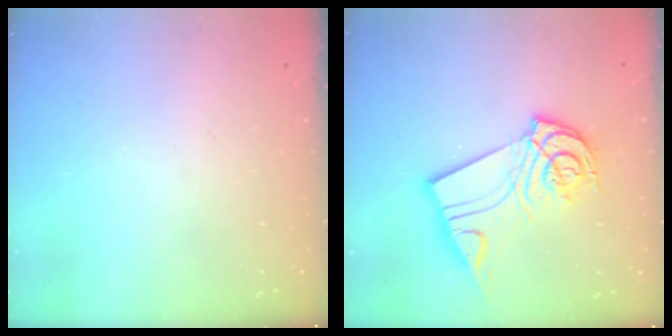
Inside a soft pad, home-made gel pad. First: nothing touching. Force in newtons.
{"total": 13.2, "press": 13.1, "slide": 1.5}